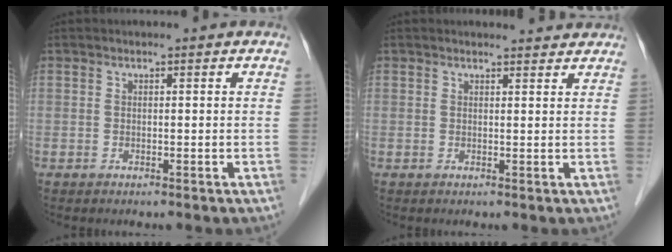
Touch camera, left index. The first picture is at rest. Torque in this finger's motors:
{"motor_torque": [0.63, -0.76, -0.02, -0.01]}